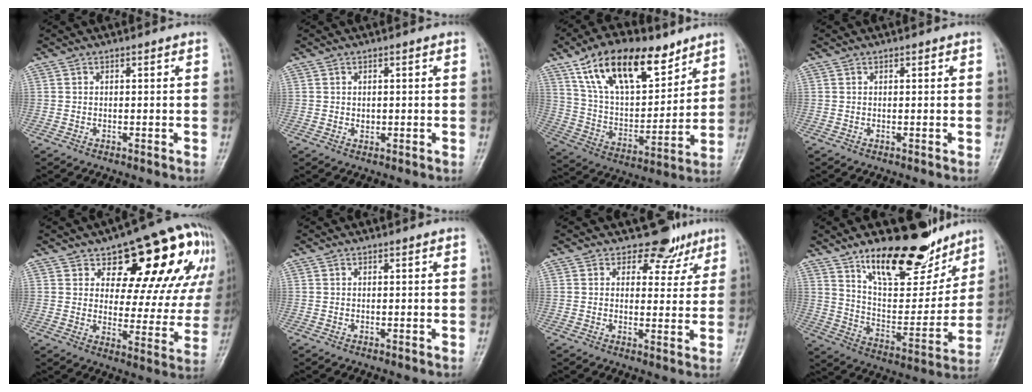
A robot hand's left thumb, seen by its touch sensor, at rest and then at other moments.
{"total": 0.6, "force": [0.0, 0.6, 0.1], "torque": [-0.004, -0.001, 0.002]}
{"total": 21.1, "force": [12.8, 10.0, 13.4], "torque": [-0.192, -0.044, 0.232]}
{"total": 0.0}
{"total": 22.6, "force": [10.3, 10.5, 17.1], "torque": [-0.170, -0.018, 0.143]}
{"total": 0.0}
{"total": 5.6, "force": [4.2, 3.6, 0.5], "torque": [0.025, -0.028, 0.047]}
{"total": 20.4, "force": [14.4, 8.5, 11.8], "torque": [-0.129, -0.087, 0.234]}